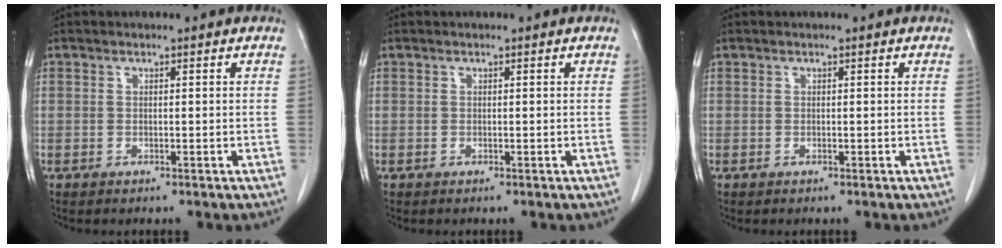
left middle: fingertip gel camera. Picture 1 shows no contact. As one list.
[{"total": 0.0}, {"total": 0.0}]